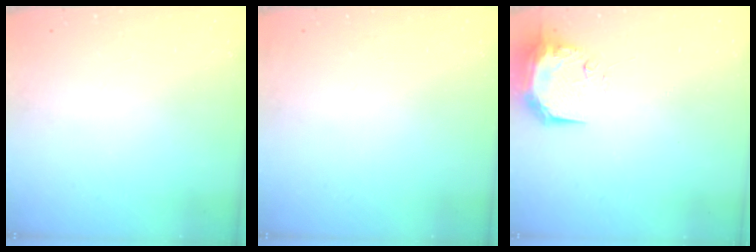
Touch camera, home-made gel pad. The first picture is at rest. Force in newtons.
{"total": 2.8, "press": 2.2, "slide": 1.7}
{"total": 14.8, "press": 11.3, "slide": 9.5}